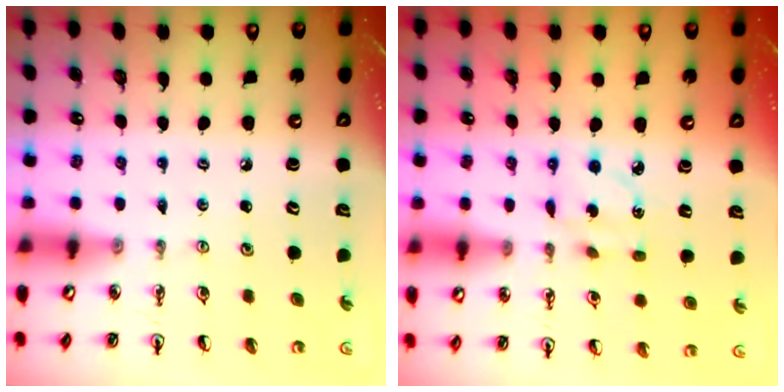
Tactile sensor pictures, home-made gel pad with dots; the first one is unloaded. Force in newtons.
{"total": 3.8, "press": 3.8, "slide": 0.3}